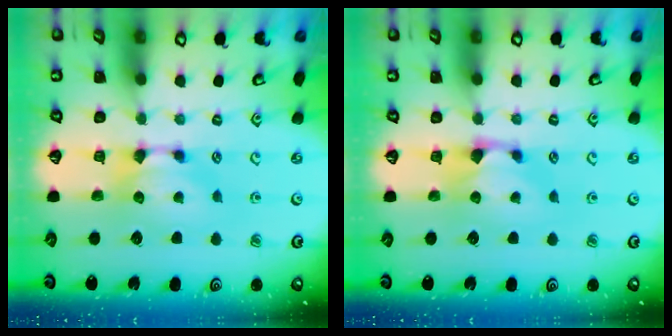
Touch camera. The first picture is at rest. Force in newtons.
{"total": 0.9, "press": 0.5, "slide": 0.7}